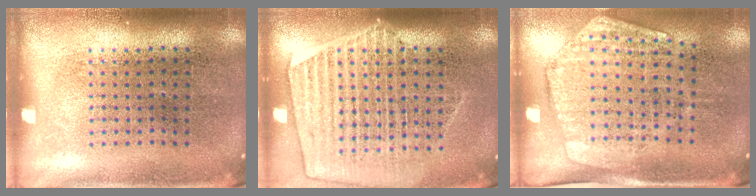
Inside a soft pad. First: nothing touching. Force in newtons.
{"total": 1.6, "press": 1.4, "slide": 0.7}
{"total": 1.9, "press": 1.6, "slide": 1.0}